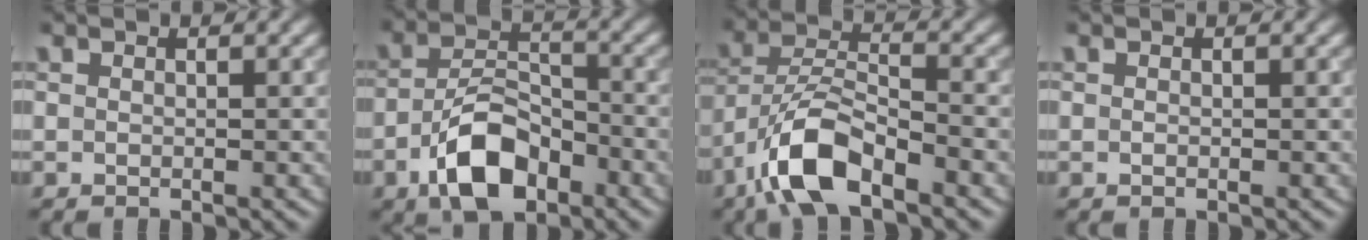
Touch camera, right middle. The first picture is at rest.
{"total": 7.2, "force": [-3.7, 3.8, 4.9], "torque": [-0.086, -0.001, -0.075]}
{"total": 7.4, "force": [-4.7, 2.6, 5.1], "torque": [-0.094, 0.005, -0.094]}
{"total": 0.0}